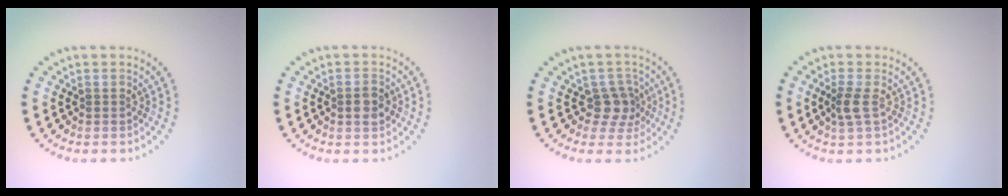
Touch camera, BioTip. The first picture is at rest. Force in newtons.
{"total": 1.7, "press": 1.7, "slide": 0.2}
{"total": 2.5, "press": 1.9, "slide": 1.6}
{"total": 1.5, "press": 1.2, "slide": 0.9}